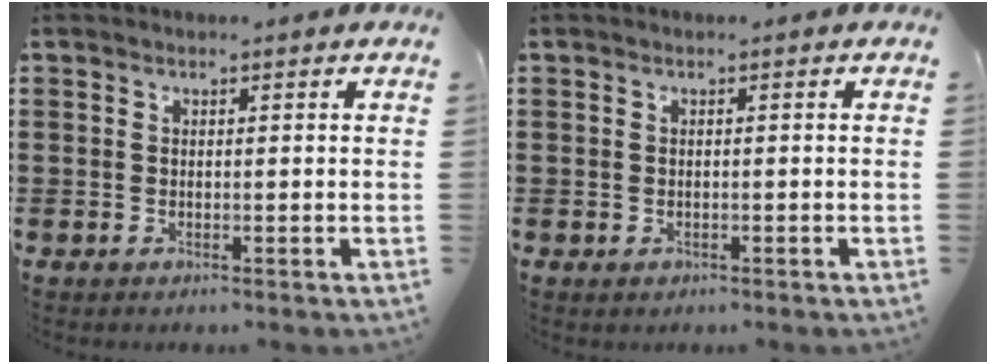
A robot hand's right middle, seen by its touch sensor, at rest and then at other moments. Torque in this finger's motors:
{"motor_torque": [0.20, 0.19, 0.00, 0.01]}